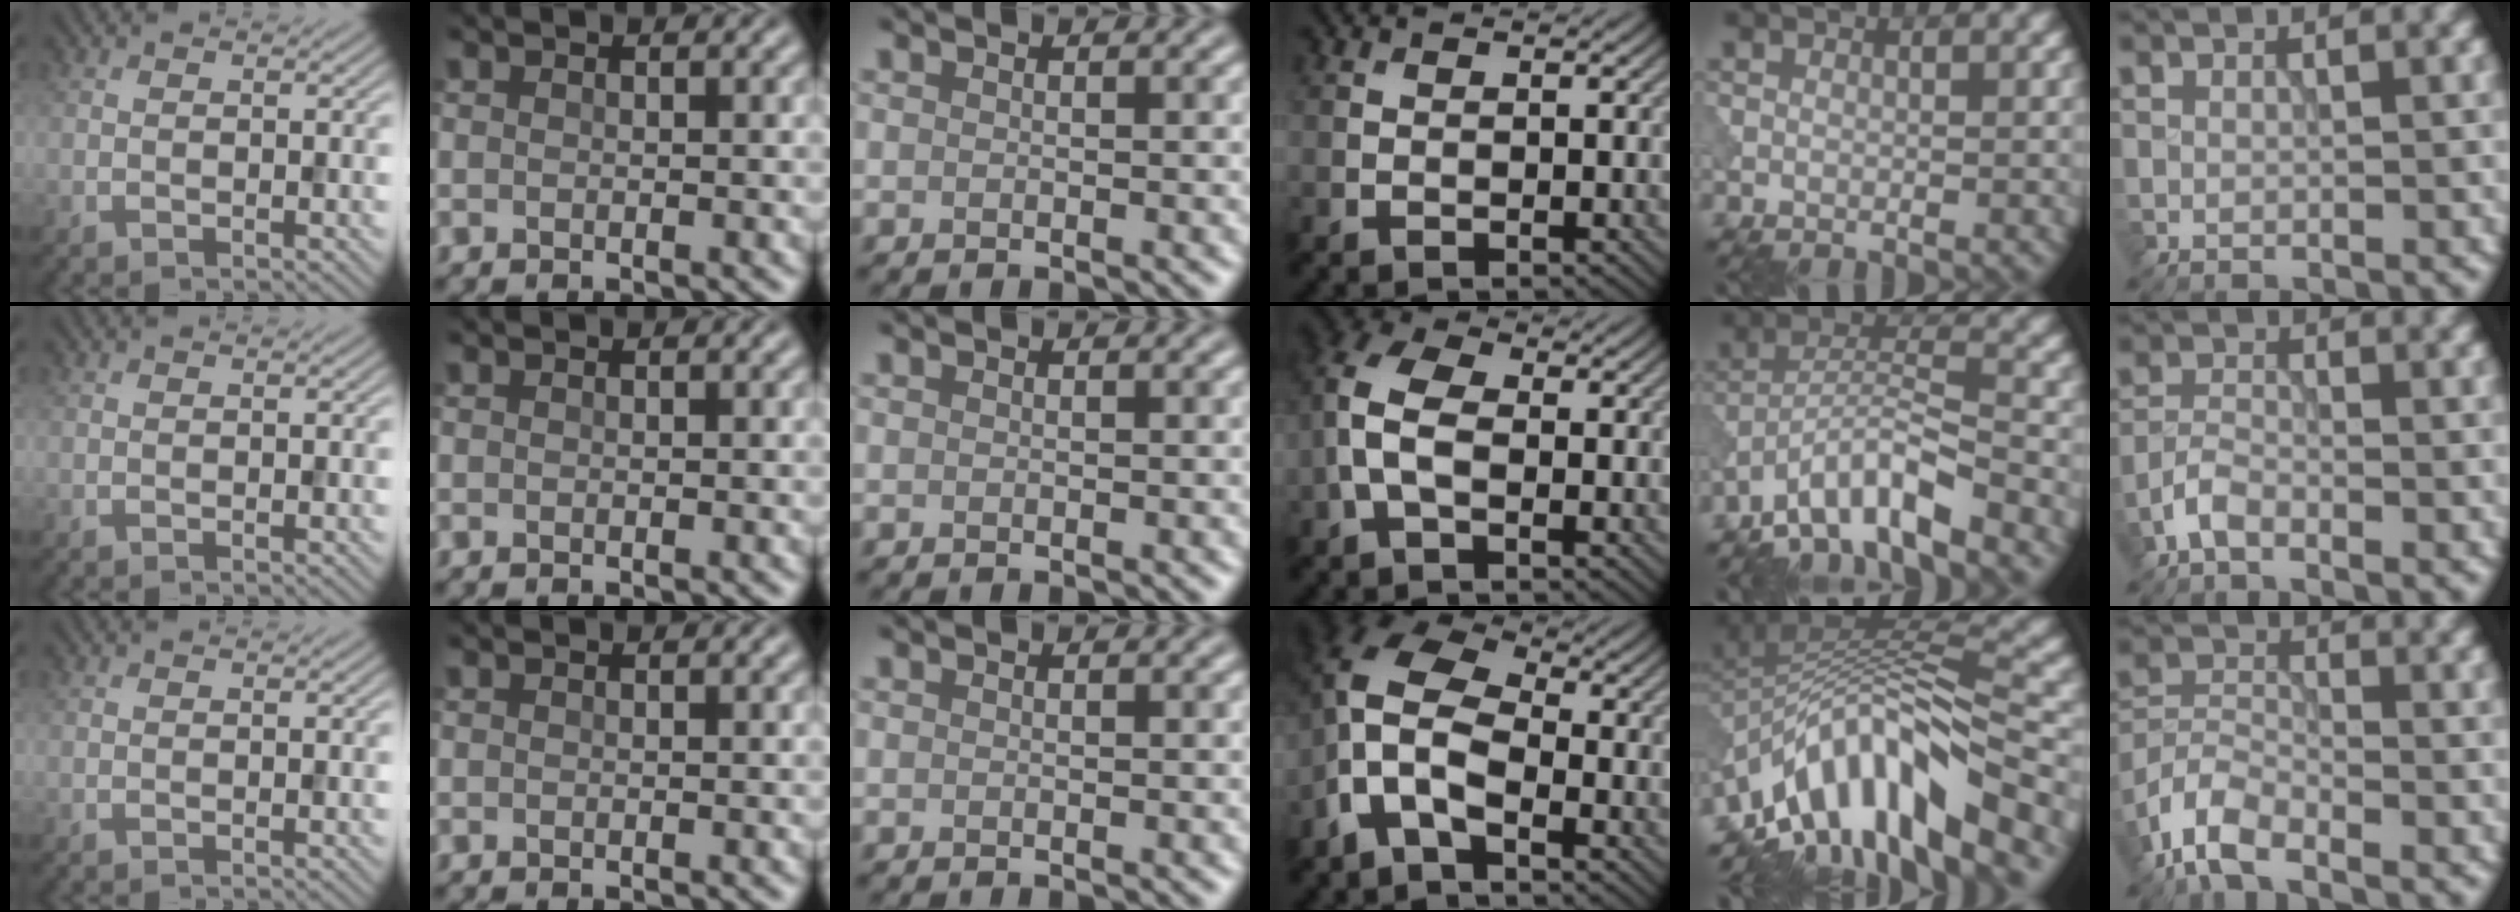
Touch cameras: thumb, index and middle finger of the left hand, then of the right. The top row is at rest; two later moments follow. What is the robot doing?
{"motion": "dispense", "object": "pipette"}